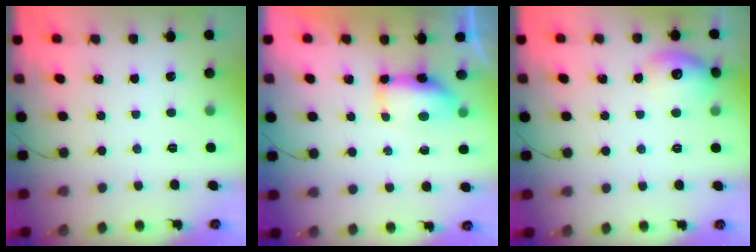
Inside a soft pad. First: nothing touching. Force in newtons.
{"total": 9.4, "press": 7.8, "slide": 5.3}
{"total": 11.7, "press": 11.6, "slide": 1.2}